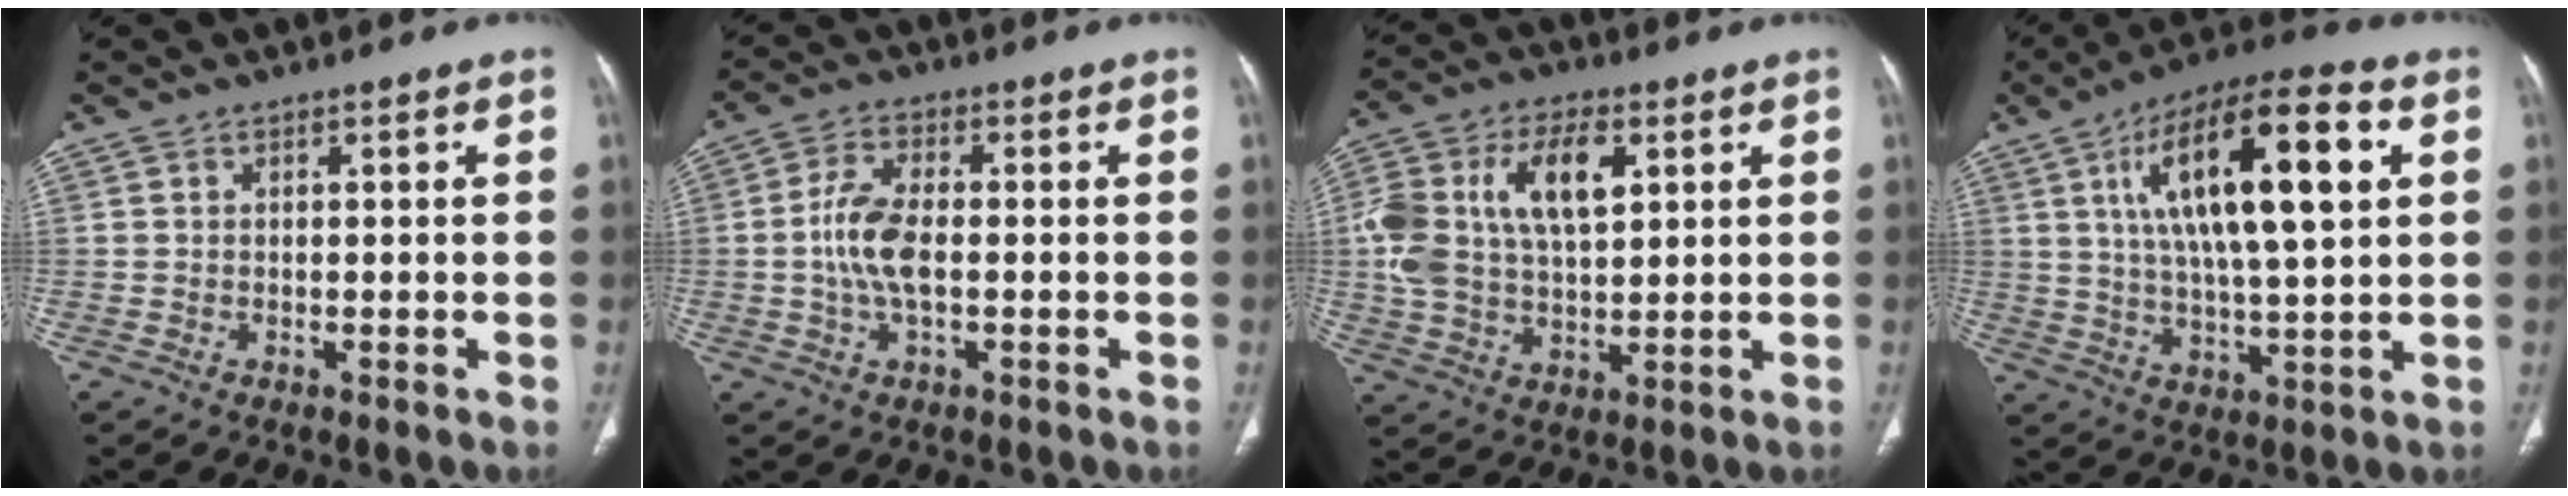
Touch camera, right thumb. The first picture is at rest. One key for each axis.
{"total": 7.6, "fx": -0.7, "fy": 3.4, "fz": 6.8, "tx": -0.150, "ty": 0.012, "tz": -0.016}
{"total": 16.2, "fx": 4.1, "fy": 8.9, "fz": 12.8, "tx": -0.246, "ty": 0.012, "tz": 0.078}
{"total": 20.7, "fx": 6.0, "fy": 6.3, "fz": 18.8, "tx": -0.309, "ty": 0.004, "tz": 0.096}